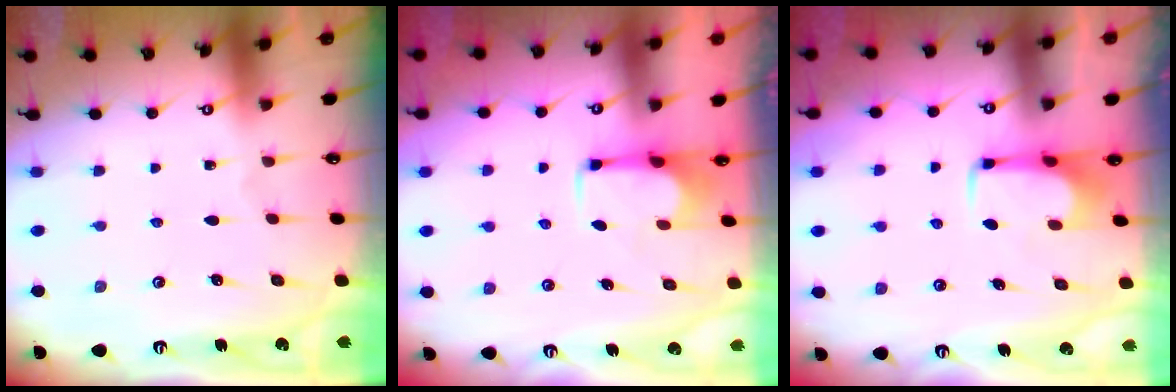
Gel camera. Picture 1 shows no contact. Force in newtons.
{"total": 2.5, "press": 2.4, "slide": 0.9}
{"total": 1.6, "press": 1.5, "slide": 0.3}